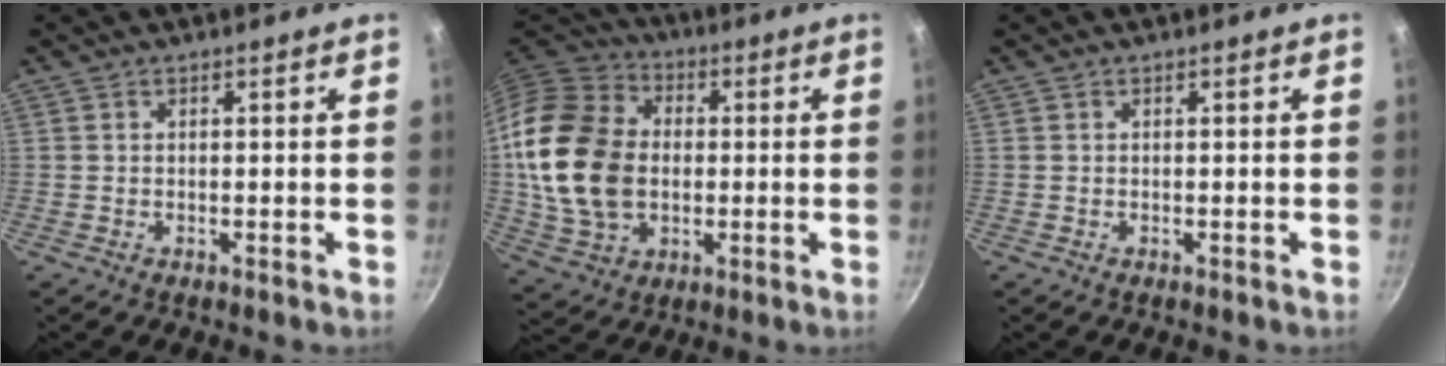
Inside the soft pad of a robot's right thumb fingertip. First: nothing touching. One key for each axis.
{"total": 22.2, "fx": 0.0, "fy": 16.0, "fz": 15.3, "tx": -0.305, "ty": 0.011, "tz": 0.001}
{"total": 0.0}